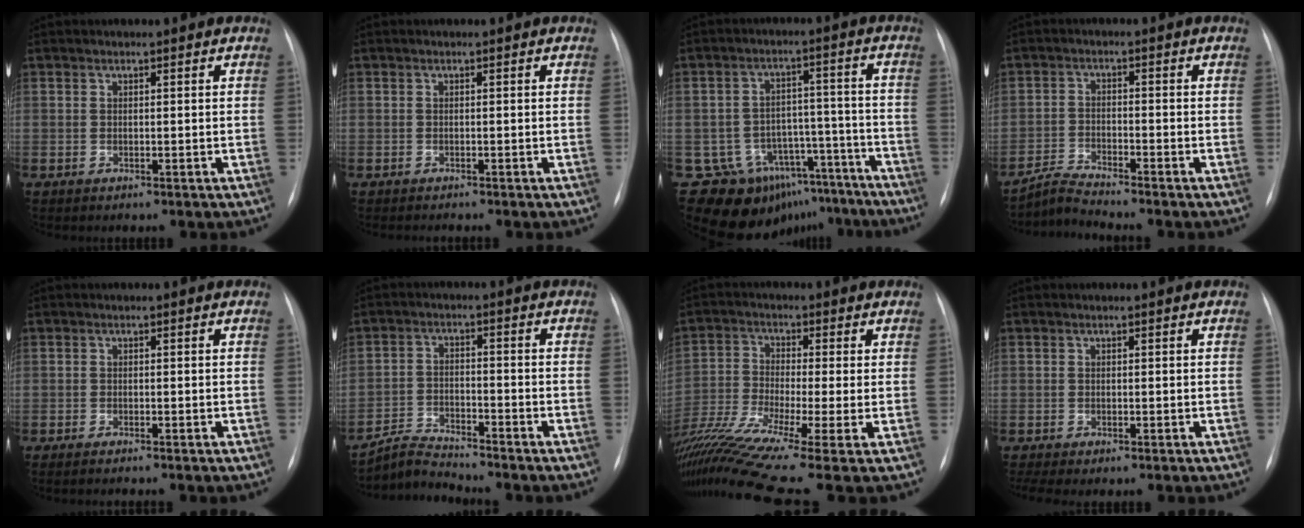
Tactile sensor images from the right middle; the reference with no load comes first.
{"total": 0.9, "force": [-0.8, -0.1, 0.3], "torque": [-0.007, -0.004, -0.010]}
{"total": 15.1, "force": [-11.2, 9.9, 2.1], "torque": [-0.024, 0.068, -0.142]}
{"total": 3.9, "force": [-3.7, -1.2, -0.2], "torque": [-0.008, -0.022, -0.074]}
{"total": 2.4, "force": [-2.0, -0.1, 1.3], "torque": [-0.015, -0.001, -0.025]}
{"total": 5.1, "force": [-5.0, -0.7, -0.7], "torque": [0.003, -0.010, -0.093]}
{"total": 14.1, "force": [-9.8, -1.3, 10.1], "torque": [-0.215, -0.028, -0.179]}
{"total": 1.8, "force": [-1.3, 0.2, 1.2], "torque": [-0.025, -0.008, -0.021]}